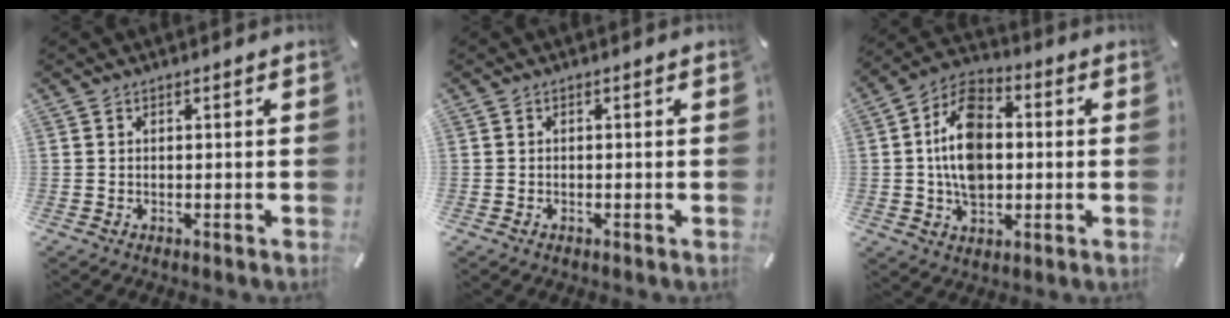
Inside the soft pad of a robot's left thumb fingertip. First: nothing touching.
{"total": 0.6, "force": [-0.4, 0.3, 0.3], "torque": [-0.006, -0.001, -0.008]}
{"total": 13.0, "force": [-0.1, 9.1, 9.3], "torque": [-0.195, 0.008, -0.003]}